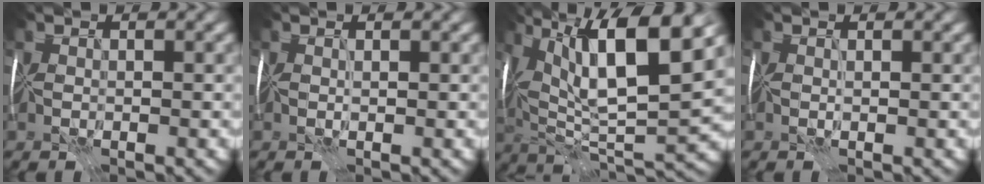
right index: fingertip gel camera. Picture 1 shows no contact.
{"total": 0.0}
{"total": 13.2, "force": [5.3, 3.9, 11.4], "torque": [-0.201, 0.002, 0.094]}
{"total": 0.0}